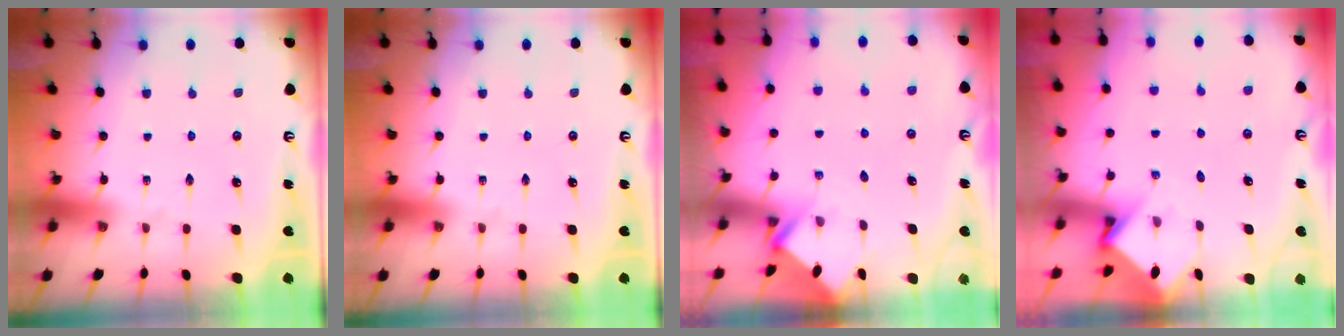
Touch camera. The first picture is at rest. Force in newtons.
{"total": 0.0}
{"total": 2.6, "press": 2.6, "slide": 0.2}
{"total": 3.7, "press": 3.7, "slide": 0.2}